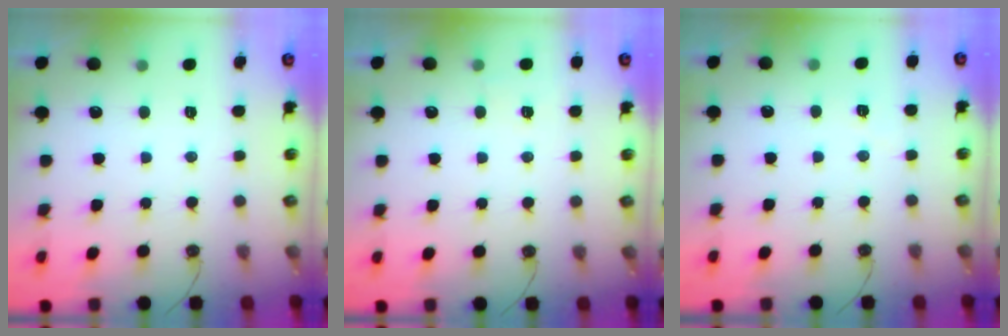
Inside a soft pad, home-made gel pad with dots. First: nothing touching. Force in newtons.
{"total": 2.3, "press": 2.3, "slide": 0.4}
{"total": 2.9, "press": 1.9, "slide": 2.2}